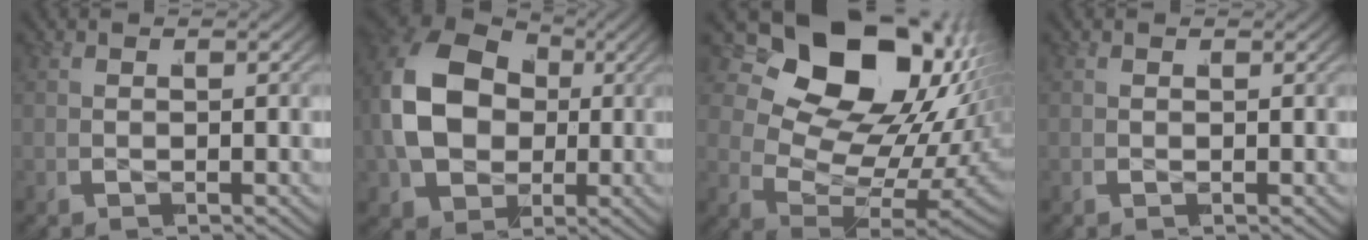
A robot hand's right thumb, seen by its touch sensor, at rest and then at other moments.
{"total": 14.5, "force": [1.5, 11.0, 9.2], "torque": [-0.243, -0.022, 0.033]}
{"total": 19.6, "force": [1.1, 12.8, 14.8], "torque": [-0.281, -0.035, 0.024]}
{"total": 0.0}